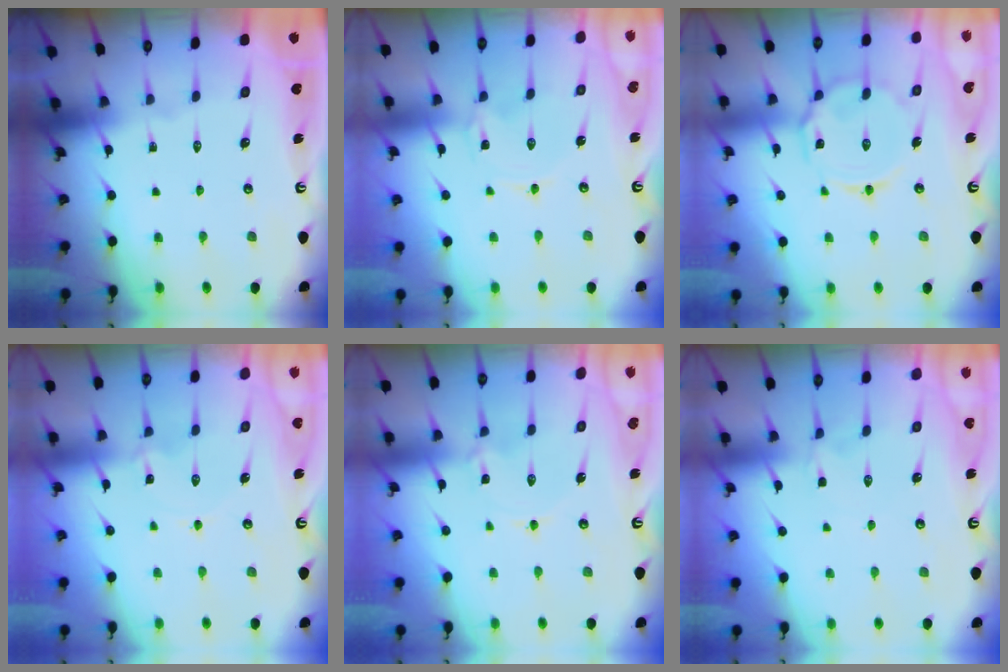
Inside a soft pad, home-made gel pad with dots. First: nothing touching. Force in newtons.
{"total": 0.0}
{"total": 11.1, "press": 11.1, "slide": 0.8}
{"total": 0.0}
{"total": 1.4, "press": 1.4, "slide": 0.1}
{"total": 1.7, "press": 1.6, "slide": 0.5}